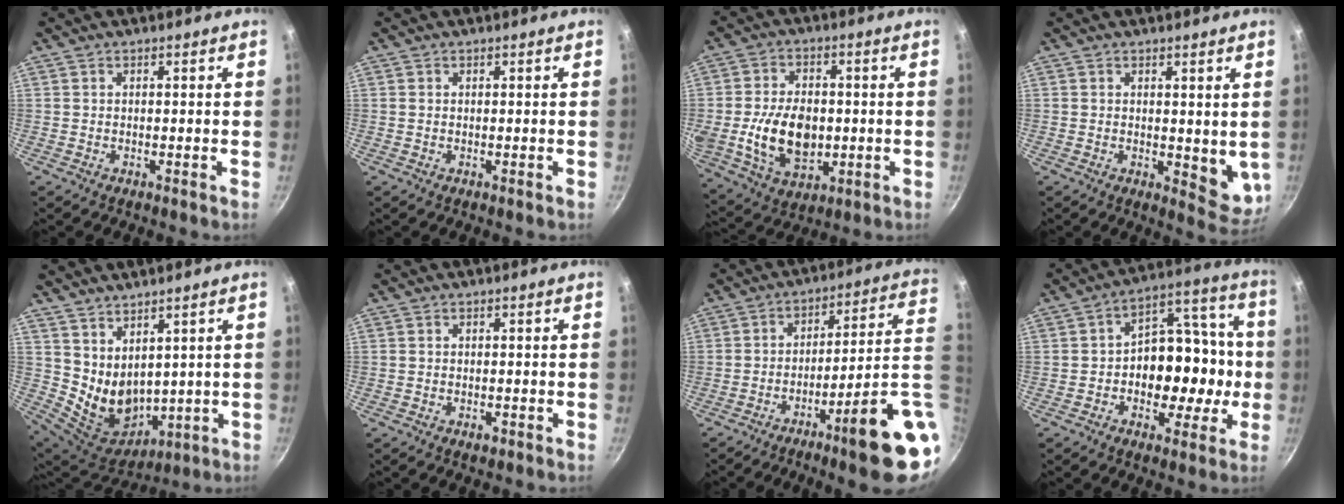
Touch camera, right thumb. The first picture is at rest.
{"total": 0.0}
{"total": 14.4, "force": [-1.2, 9.7, 10.6], "torque": [-0.169, 0.000, -0.010]}
{"total": 6.4, "force": [1.1, 3.5, 5.2], "torque": [-0.058, -0.021, 0.018]}
{"total": 10.7, "force": [4.5, 6.8, 6.9], "torque": [-0.105, -0.050, 0.110]}
{"total": 1.4, "force": [-0.7, 0.8, 0.9], "torque": [-0.011, 0.003, -0.012]}
{"total": 18.5, "force": [-5.0, 2.7, 17.6], "torque": [-0.230, 0.035, -0.071]}
{"total": 15.7, "force": [-2.7, 10.8, 11.1], "torque": [-0.104, 0.055, -0.042]}